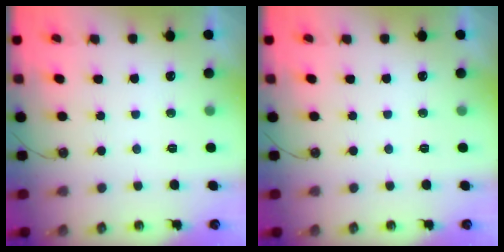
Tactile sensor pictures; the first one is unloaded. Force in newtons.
{"total": 0.0}